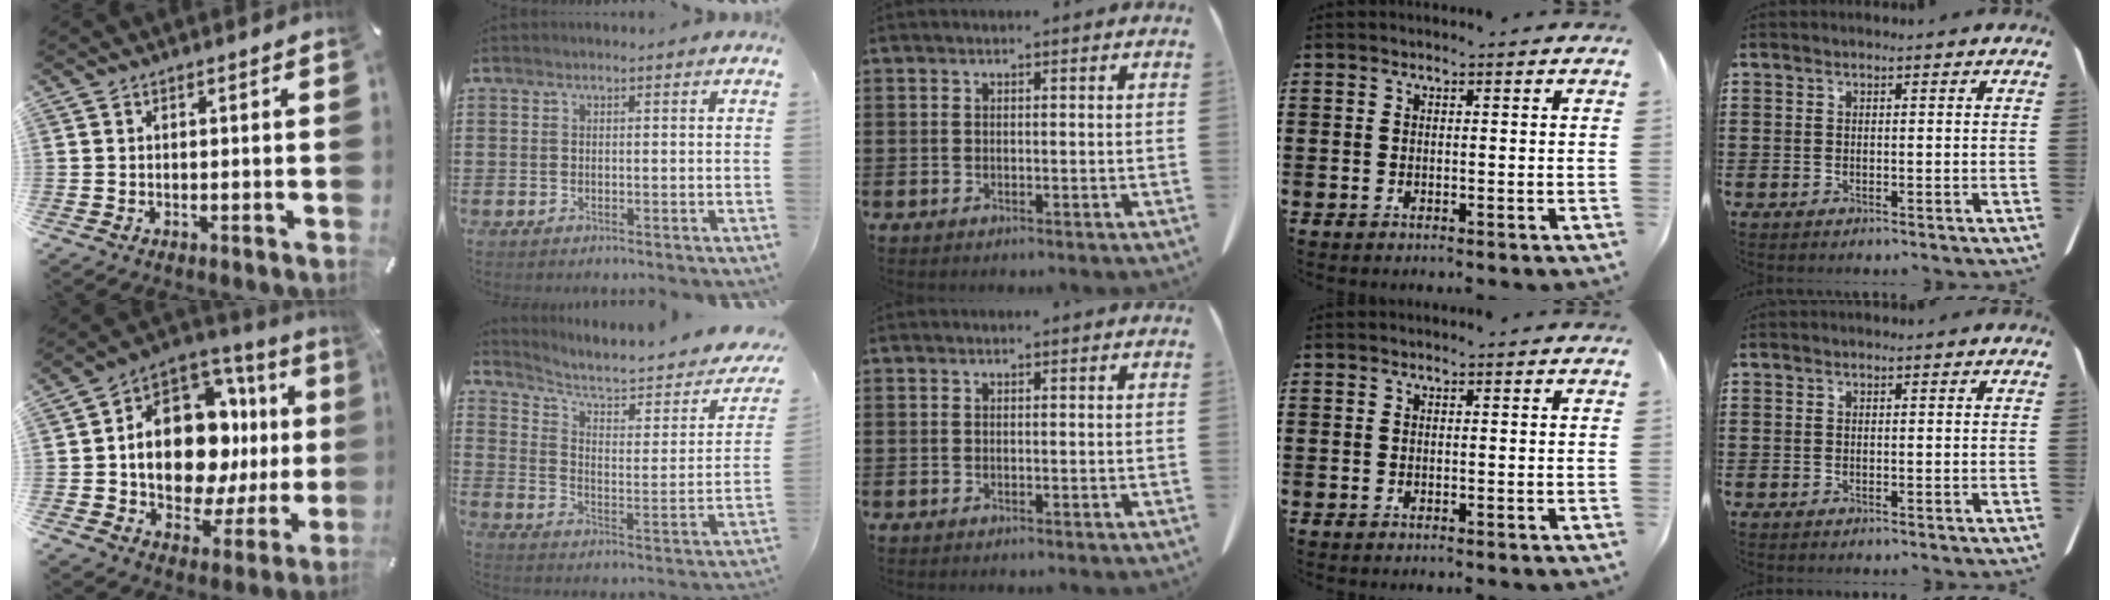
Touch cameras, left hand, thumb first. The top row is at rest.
{"thumb": {"total": 20.0, "force": [2.4, 12.6, 15.4], "torque": [-0.260, -0.035, 0.039]}, "index": {"total": 5.1, "force": [3.8, 1.6, 3.0], "torque": [-0.072, -0.032, 0.058]}}